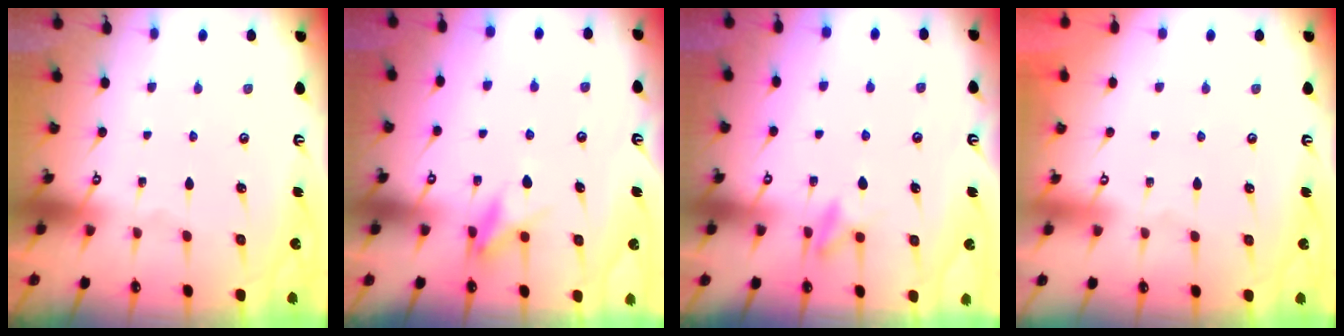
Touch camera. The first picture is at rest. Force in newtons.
{"total": 7.4, "press": 7.3, "slide": 1.1}
{"total": 9.5, "press": 9.4, "slide": 1.5}
{"total": 3.8, "press": 3.8, "slide": 0.1}